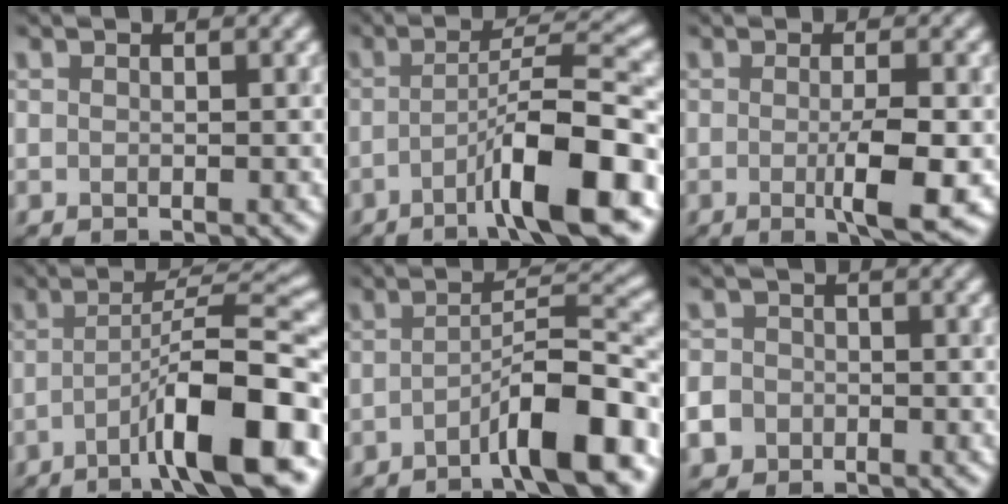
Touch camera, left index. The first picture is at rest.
{"total": 9.2, "force": [-3.8, 1.5, 8.3], "torque": [-0.117, 0.016, -0.069]}
{"total": 4.2, "force": [-0.7, 0.6, 4.1], "torque": [-0.067, -0.009, -0.009]}
{"total": 10.7, "force": [-4.4, 2.0, 9.5], "torque": [-0.129, 0.021, -0.075]}
{"total": 8.0, "force": [-4.2, 1.7, 6.6], "torque": [-0.095, 0.019, -0.070]}
{"total": 5.9, "force": [-2.9, 4.9, 1.6], "torque": [-0.037, -0.016, -0.069]}